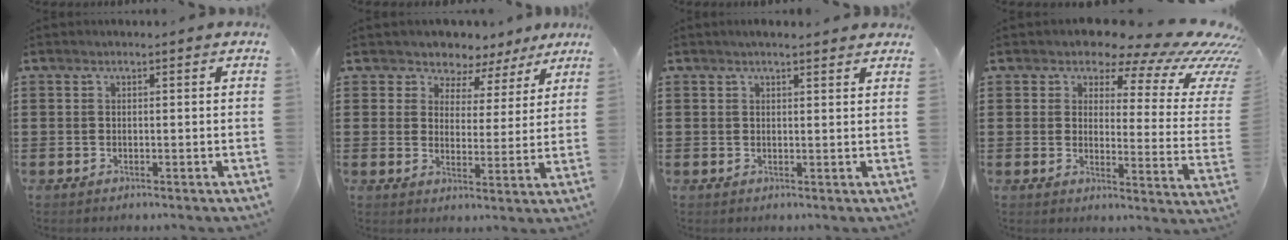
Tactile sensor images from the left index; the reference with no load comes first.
{"total": 4.2, "force": [3.7, 2.0, -0.1], "torque": [-0.018, -0.023, 0.060]}
{"total": 1.4, "force": [1.1, 0.7, 0.5], "torque": [-0.012, 0.006, 0.020]}
{"total": 9.3, "force": [7.4, 3.4, 4.6], "torque": [-0.076, -0.058, 0.121]}